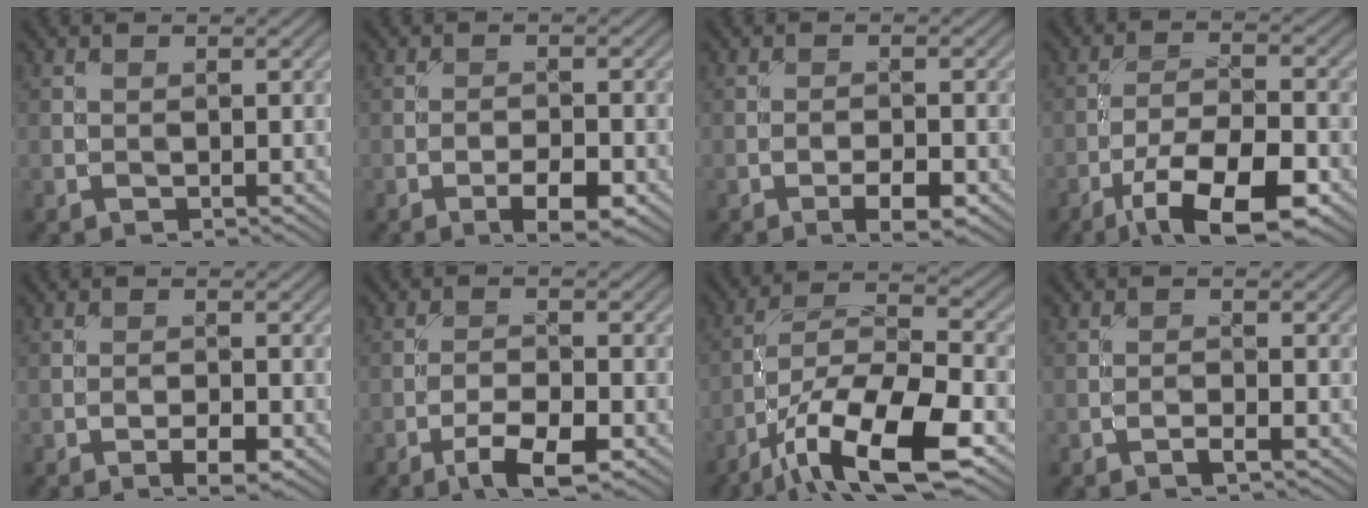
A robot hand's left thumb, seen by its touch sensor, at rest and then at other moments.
{"total": 4.2, "force": [-2.3, 1.2, 3.3], "torque": [-0.055, 0.004, -0.036]}
{"total": 3.4, "force": [-1.9, 0.9, 2.6], "torque": [-0.044, 0.002, -0.032]}
{"total": 11.4, "force": [-6.5, 3.6, 8.6], "torque": [-0.151, -0.002, -0.118]}
{"total": 2.7, "force": [-1.5, 0.8, 2.1], "torque": [-0.037, 0.001, -0.027]}
{"total": 5.6, "force": [-3.3, 1.6, 4.2], "torque": [-0.078, 0.003, -0.059]}
{"total": 14.4, "force": [-7.9, 4.5, 11.1], "torque": [-0.212, -0.007, -0.151]}
{"total": 1.2, "force": [-0.8, 0.0, 0.9], "torque": [-0.019, 0.003, -0.017]}